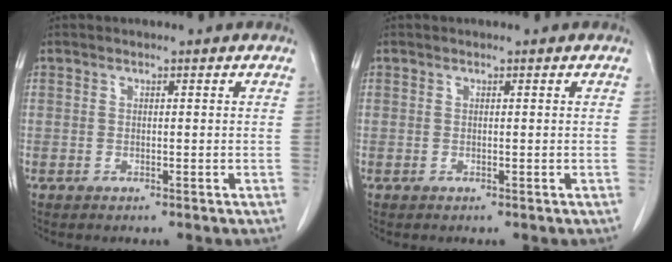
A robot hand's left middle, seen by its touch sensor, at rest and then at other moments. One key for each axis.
{"total": 0.0}